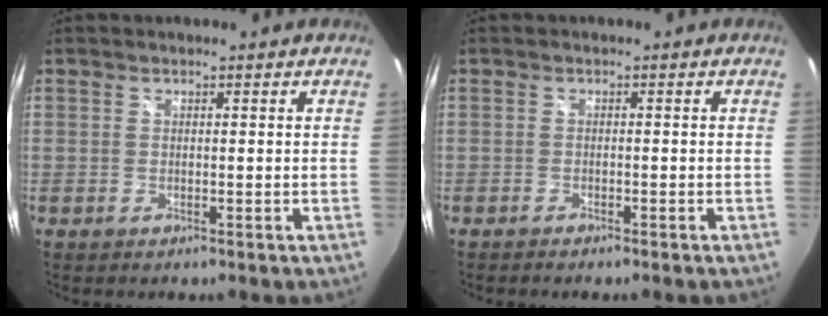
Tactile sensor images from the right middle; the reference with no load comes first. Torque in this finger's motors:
{"motor_torque": [-0.25, 0.01, -0.06, -0.01]}